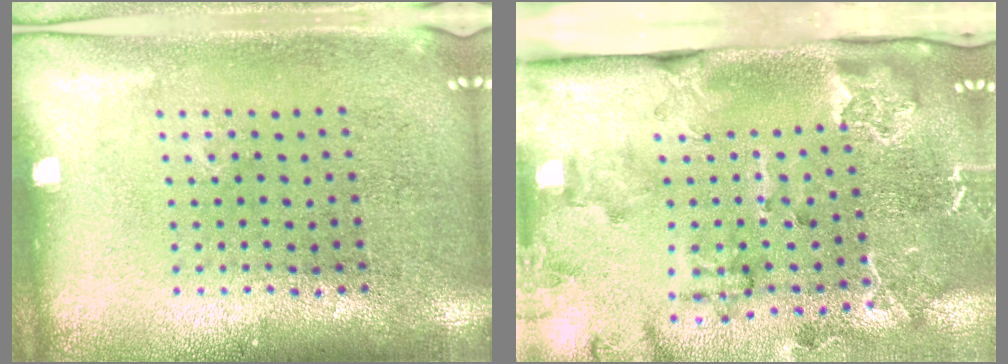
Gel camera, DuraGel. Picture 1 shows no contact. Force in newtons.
{"total": 2.5, "press": 2.3, "slide": 0.9}